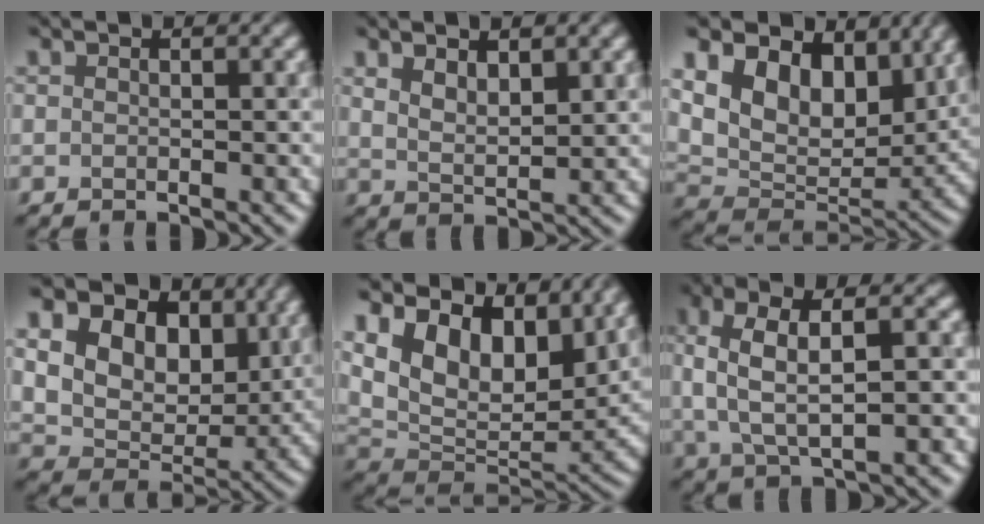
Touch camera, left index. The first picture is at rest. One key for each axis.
{"total": 3.7, "fx": 2.1, "fy": 1.4, "fz": 2.7, "tx": -0.051, "ty": -0.004, "tz": 0.041}
{"total": 11.7, "fx": 5.6, "fy": 7.6, "fz": 6.9, "tx": -0.134, "ty": 0.005, "tz": 0.095}
{"total": 16.3, "fx": 6.9, "fy": 11.3, "fz": 9.4, "tx": -0.183, "ty": 0.032, "tz": 0.132}
{"total": 12.5, "fx": 6.7, "fy": 7.4, "fz": 7.5, "tx": -0.144, "ty": 0.010, "tz": 0.120}
{"total": 8.0, "fx": 0.9, "fy": 3.6, "fz": 7.1, "tx": -0.136, "ty": 0.011, "tz": 0.009}